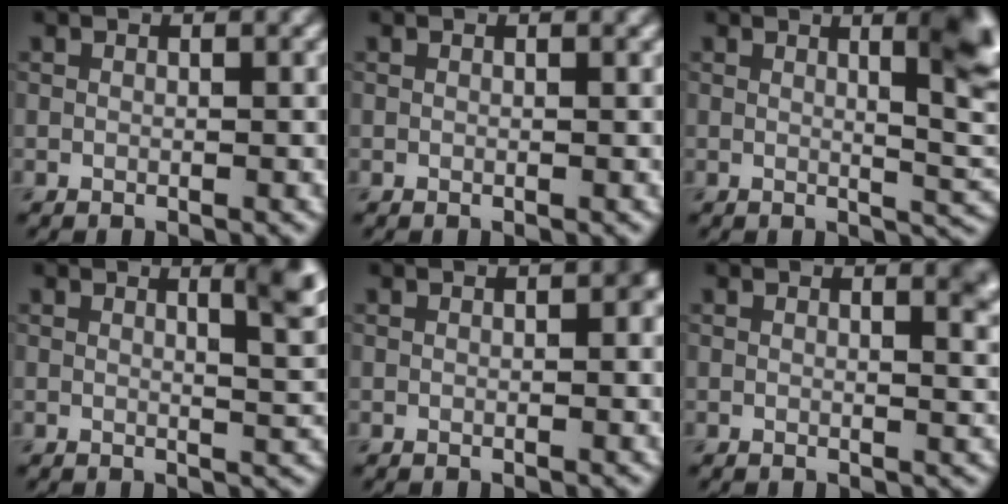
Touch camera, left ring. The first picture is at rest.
{"total": 0.0}
{"total": 5.9, "force": [1.8, 1.6, 5.4], "torque": [-0.046, 0.002, 0.026]}
{"total": 3.7, "force": [1.7, 1.0, 3.1], "torque": [-0.027, -0.001, 0.021]}
{"total": 1.3, "force": [0.1, 0.5, 1.2], "torque": [-0.012, -0.001, 0.003]}
{"total": 2.4, "force": [1.4, 0.9, 1.7], "torque": [-0.006, 0.001, 0.017]}